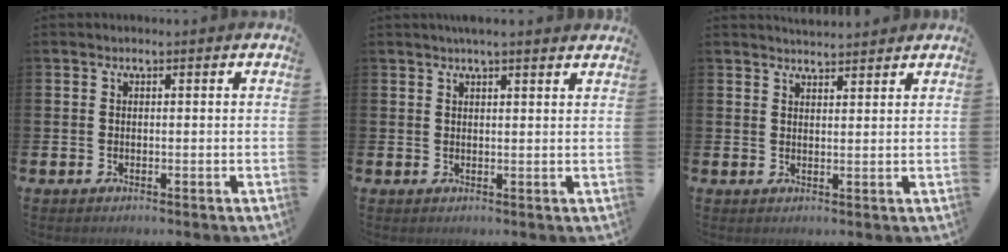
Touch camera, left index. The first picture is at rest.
{"total": 2.4, "force": [2.3, 0.1, 0.8], "torque": [-0.007, -0.009, 0.038]}
{"total": 2.9, "force": [2.9, 0.3, 0.0], "torque": [0.007, -0.018, 0.050]}